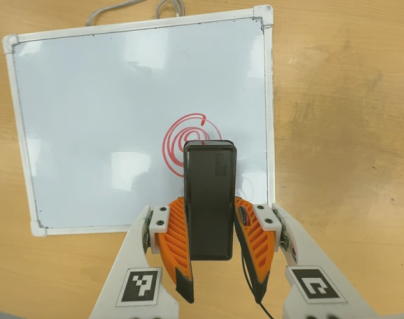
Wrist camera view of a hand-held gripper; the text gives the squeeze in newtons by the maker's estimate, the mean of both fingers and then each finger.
{"total": 3.2, "left": 1.8, "right": 4.7}